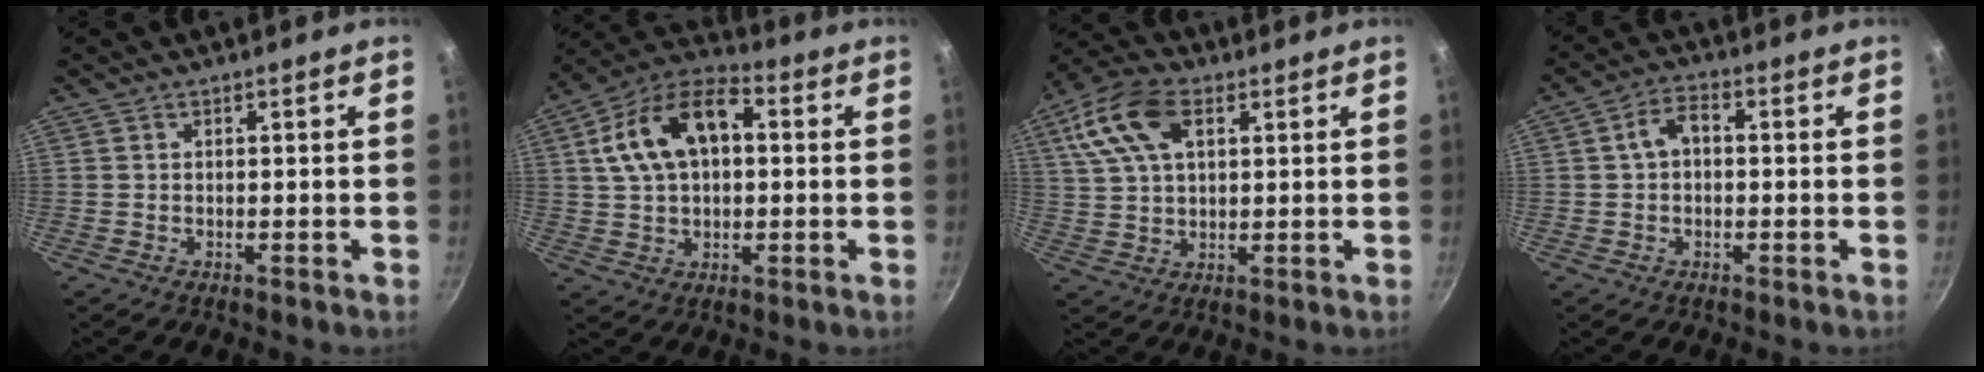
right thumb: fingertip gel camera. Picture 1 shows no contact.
{"total": 15.8, "force": [3.0, 9.6, 12.1], "torque": [-0.195, 0.032, 0.038]}
{"total": 12.7, "force": [4.7, 7.4, 9.2], "torque": [-0.174, 0.010, 0.080]}
{"total": 4.9, "force": [0.3, 3.3, 3.7], "torque": [-0.060, 0.018, -0.001]}